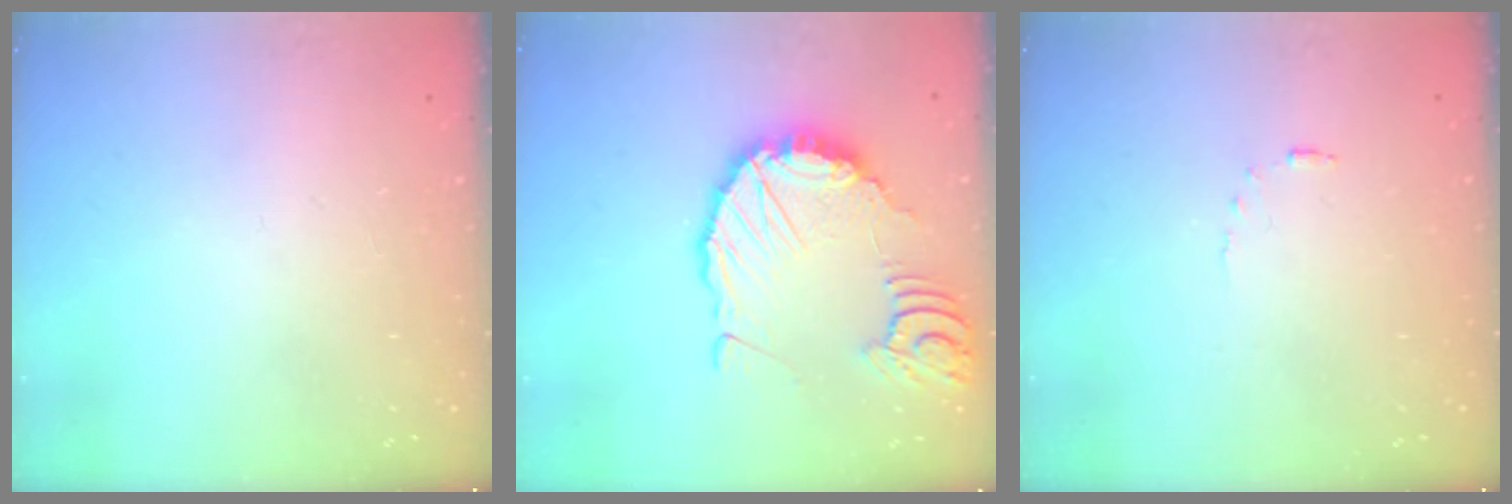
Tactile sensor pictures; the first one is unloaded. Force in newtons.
{"total": 14.7, "press": 14.6, "slide": 1.7}
{"total": 2.5, "press": 2.5, "slide": 0.5}